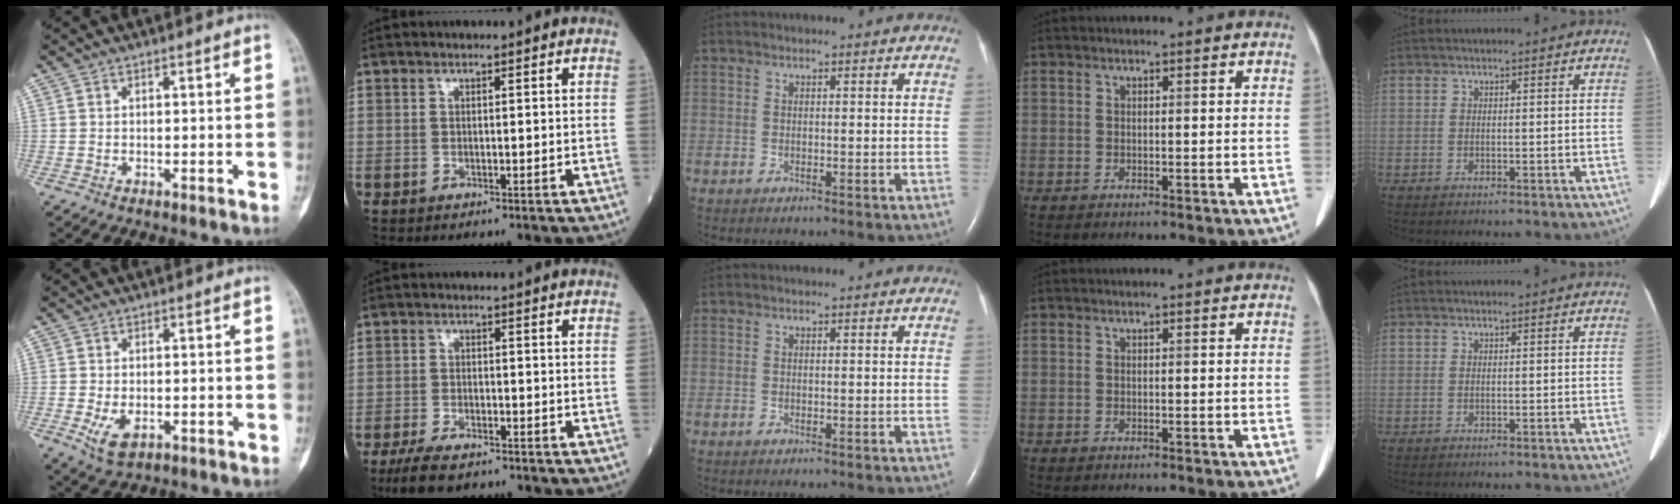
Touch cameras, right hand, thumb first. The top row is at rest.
{"thumb": {"total": 5.1, "force": [-1.5, 3.0, 3.9], "torque": [-0.070, -0.004, -0.018]}, "index": {"total": 6.7, "force": [-5.3, 2.0, 3.6], "torque": [-0.068, -0.012, -0.092]}}